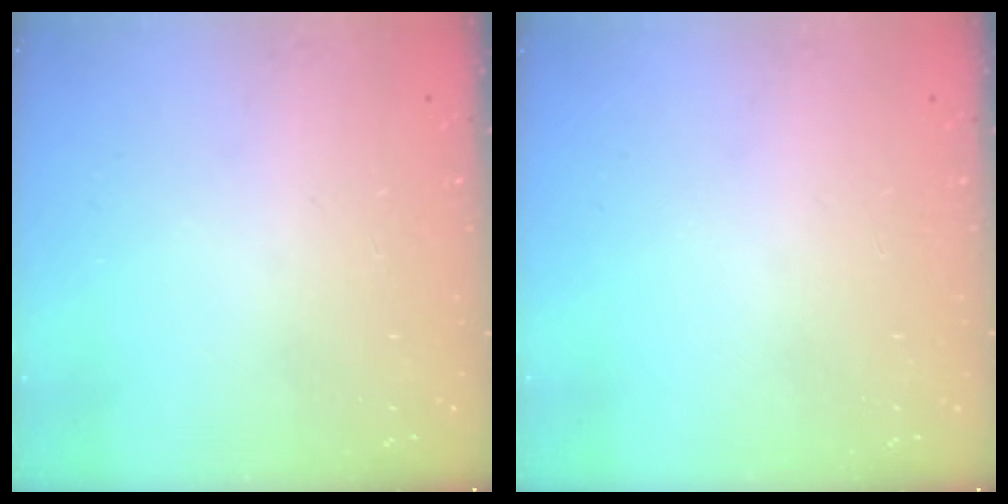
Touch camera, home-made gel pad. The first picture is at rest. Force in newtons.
{"total": 0.0}